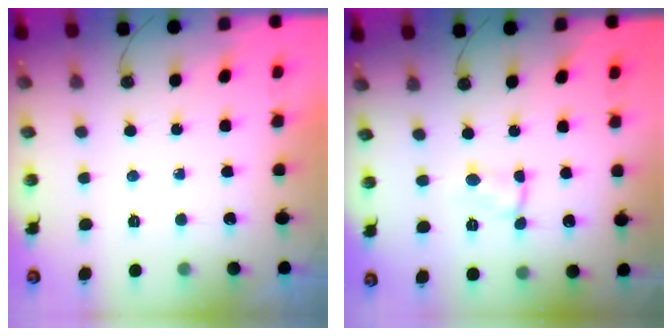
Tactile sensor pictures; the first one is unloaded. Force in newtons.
{"total": 1.5, "press": 1.5, "slide": 0.2}